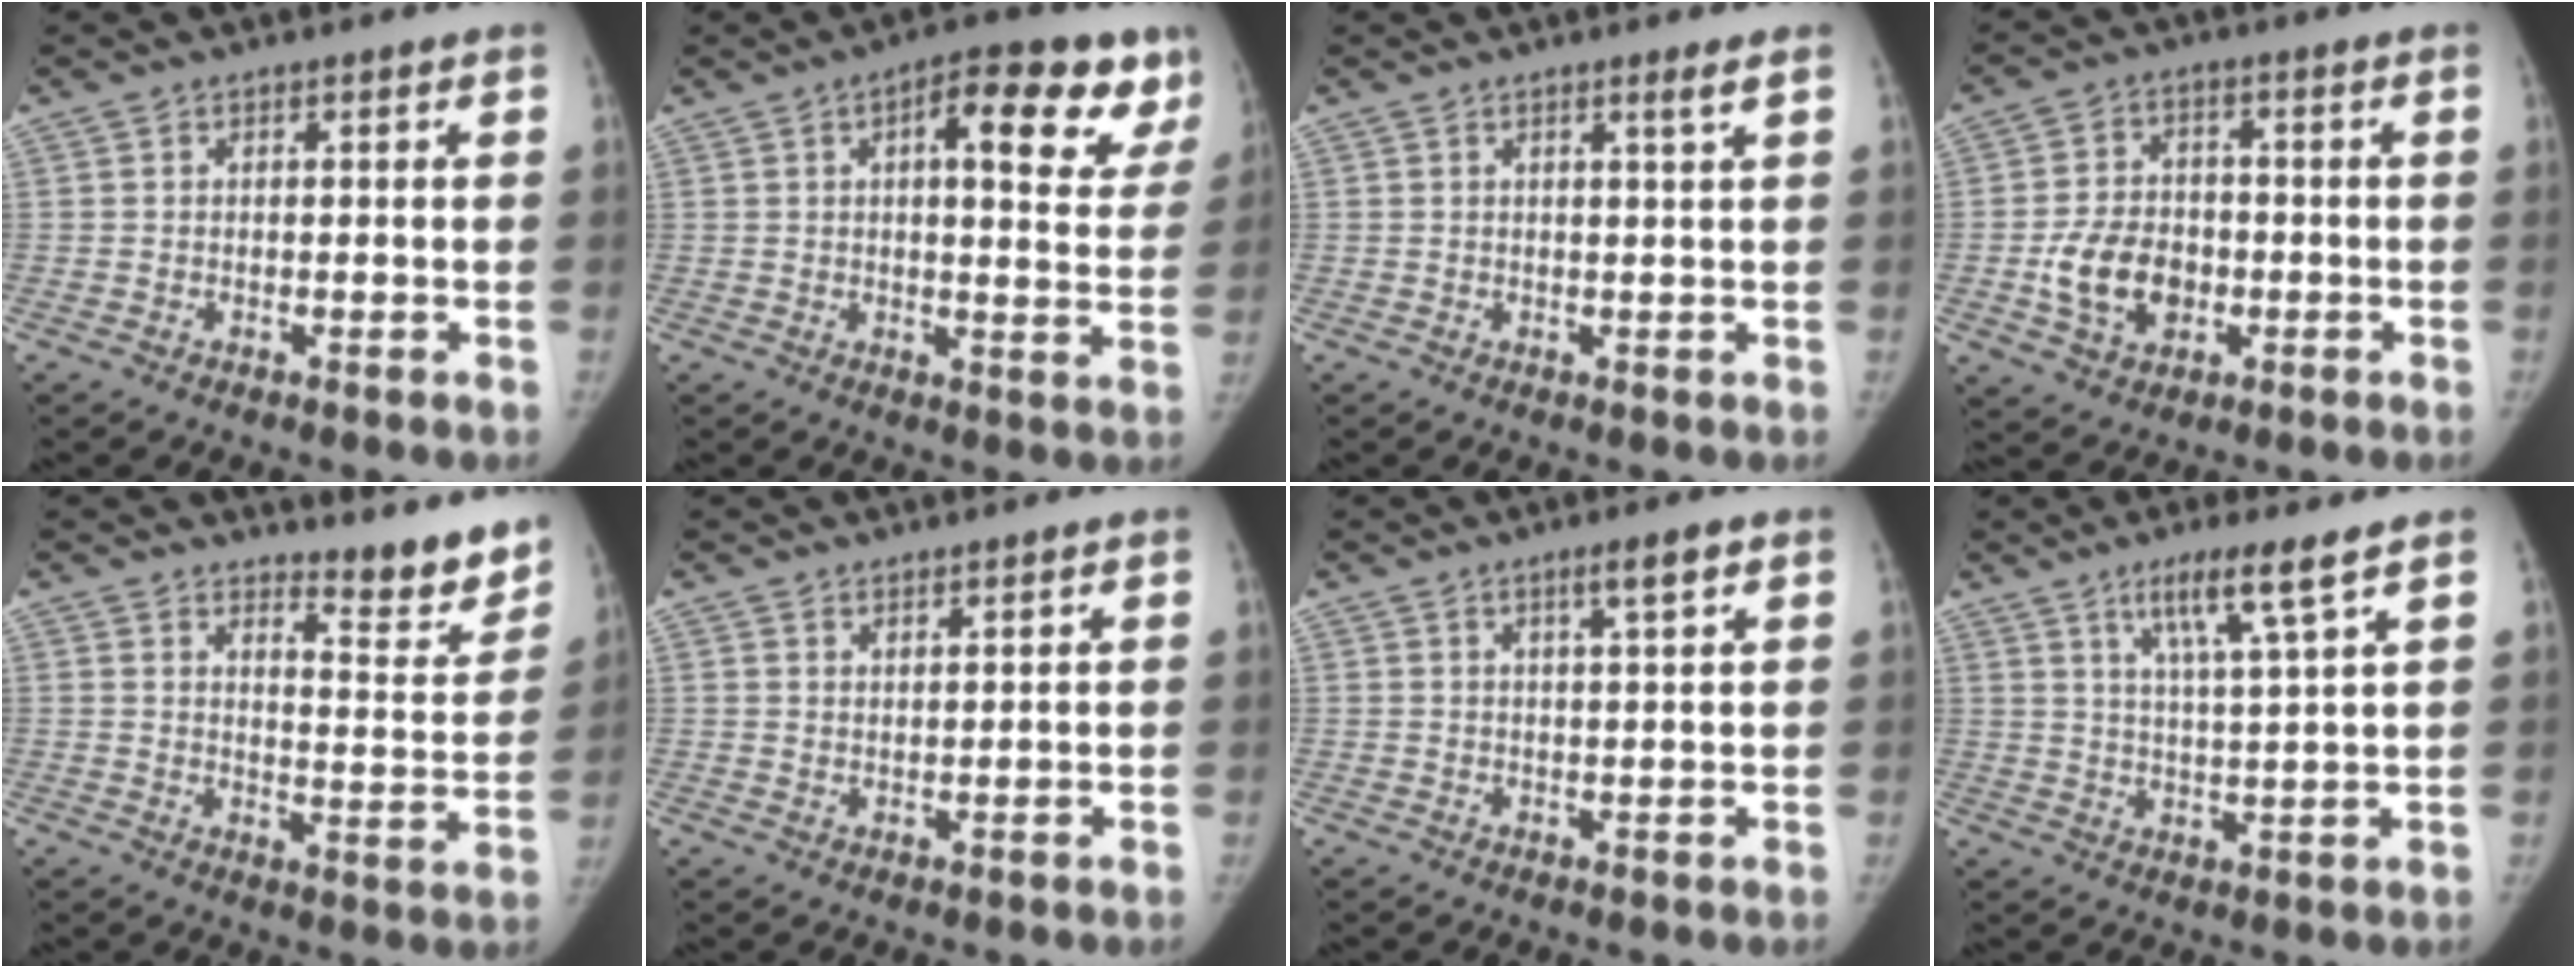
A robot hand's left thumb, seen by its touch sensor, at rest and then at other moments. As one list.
[{"total": 15.9, "force": [7.3, 5.9, 12.8], "torque": [-0.125, -0.015, 0.089]}, {"total": 1.5, "force": [0.9, -0.5, 1.2], "torque": [-0.025, -0.010, 0.018]}, {"total": 10.1, "force": [-2.3, 7.7, 6.1], "torque": [-0.086, 0.013, -0.035]}, {"total": 9.7, "force": [8.8, 2.4, 3.2], "torque": [-0.009, -0.089, 0.113]}, {"total": 1.6, "force": [1.4, 0.4, 0.6], "torque": [0.000, -0.012, 0.026]}, {"total": 3.2, "force": [1.8, 0.1, 2.6], "torque": [-0.041, -0.008, 0.032]}, {"total": 7.8, "force": [4.7, -0.3, 6.2], "torque": [-0.114, -0.029, 0.089]}]